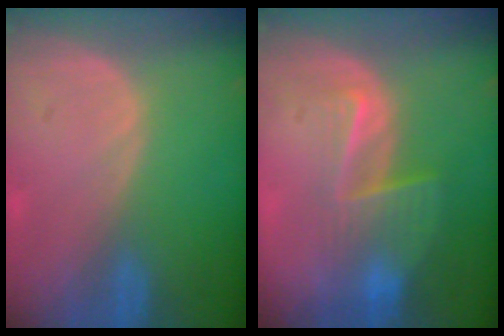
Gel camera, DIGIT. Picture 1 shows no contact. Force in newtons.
{"total": 6.4, "press": 5.7, "slide": 2.9}